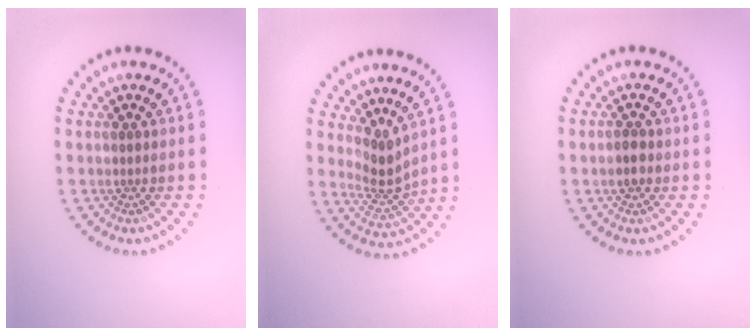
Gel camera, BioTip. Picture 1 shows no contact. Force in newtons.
{"total": 2.6, "press": 1.9, "slide": 1.8}
{"total": 1.5, "press": 1.5, "slide": 0.3}